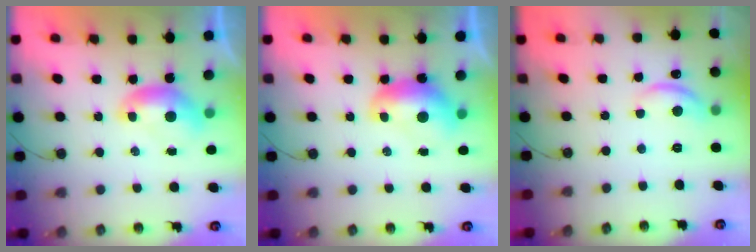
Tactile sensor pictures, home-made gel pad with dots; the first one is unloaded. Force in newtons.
{"total": 1.3, "press": 1.2, "slide": 0.4}
{"total": 5.7, "press": 5.7, "slide": 0.6}